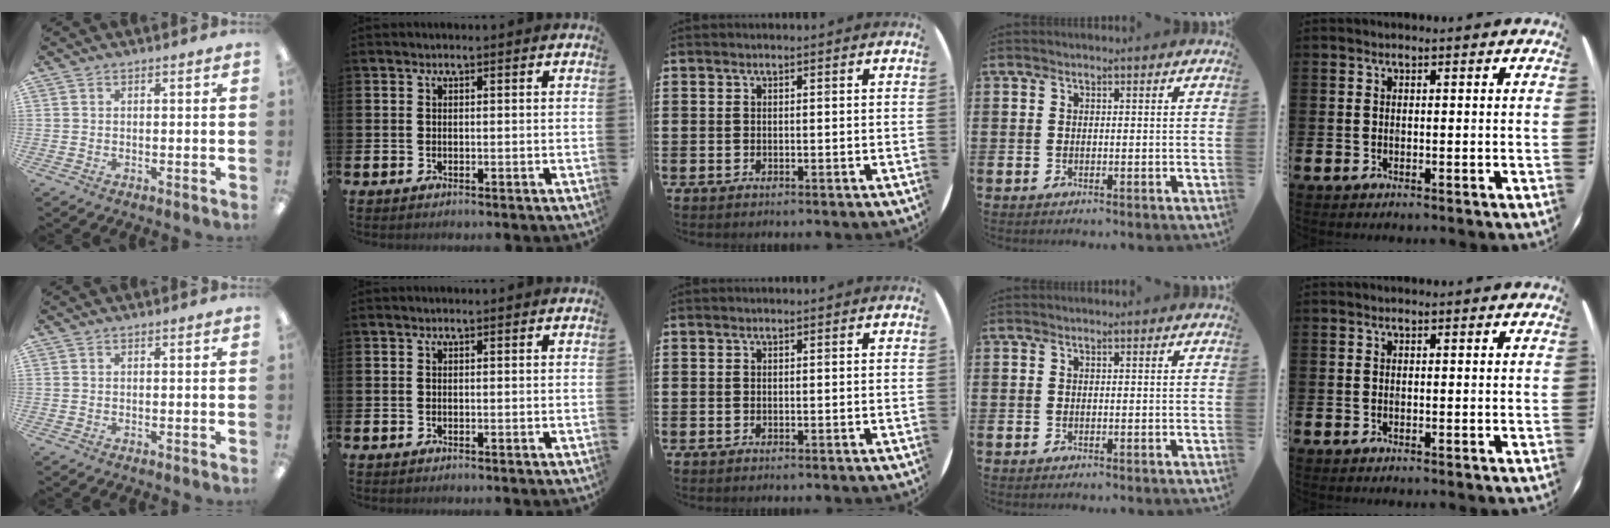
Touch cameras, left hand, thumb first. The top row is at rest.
{}